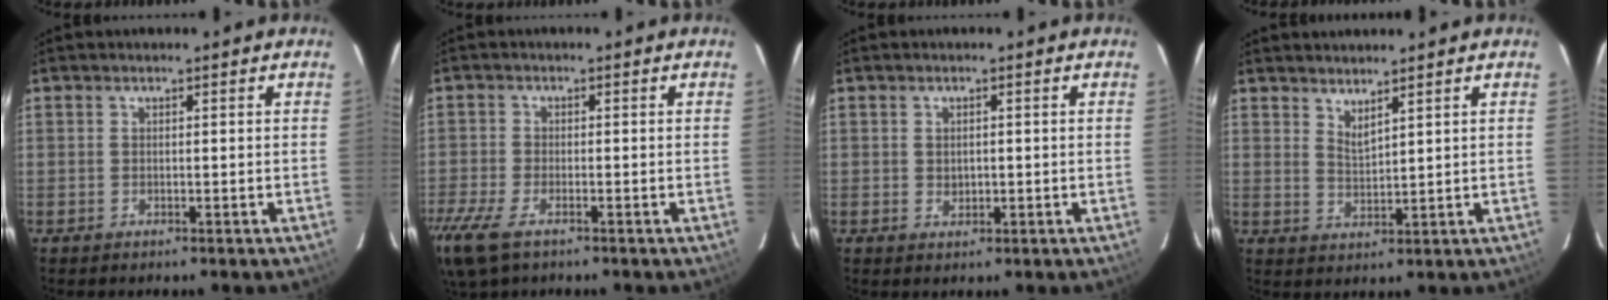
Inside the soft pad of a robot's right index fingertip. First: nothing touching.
{"total": 10.0, "force": [-6.2, 4.2, 6.6], "torque": [-0.164, -0.036, -0.122]}
{"total": 1.7, "force": [0.0, 1.5, 0.9], "torque": [-0.013, 0.003, 0.003]}
{"total": 3.1, "force": [2.7, 0.4, 1.5], "torque": [-0.027, -0.005, 0.045]}